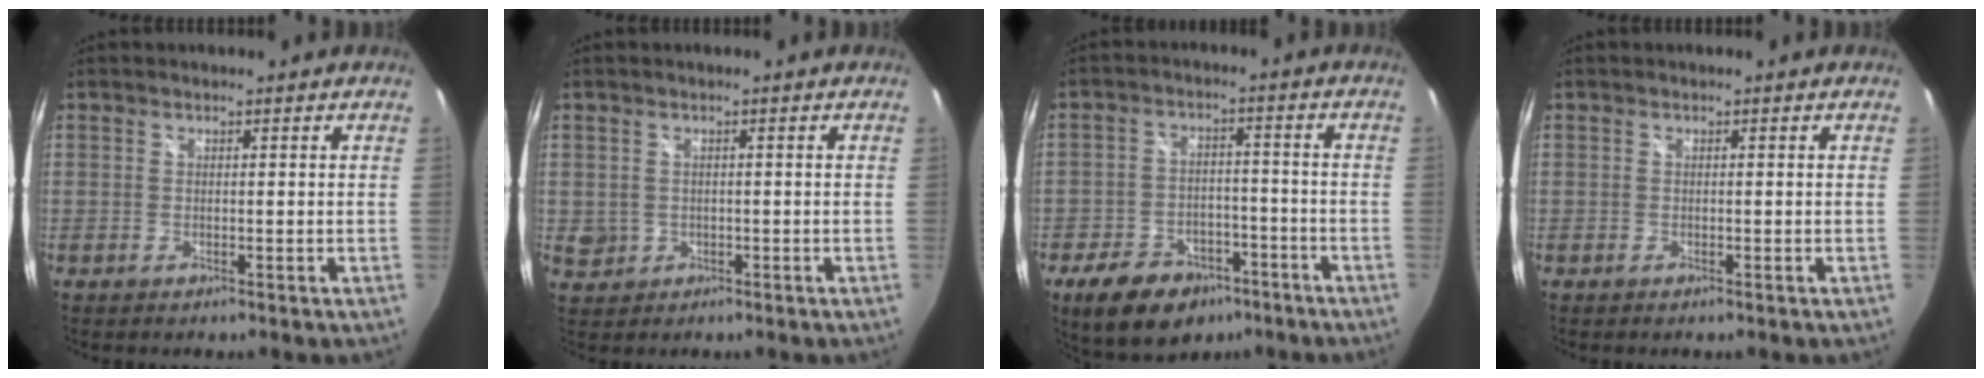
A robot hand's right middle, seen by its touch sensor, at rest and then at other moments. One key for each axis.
{"total": 3.0, "fx": -0.2, "fy": 2.9, "fz": 0.9, "tx": -0.017, "ty": -0.001, "tz": 0.003}
{"total": 13.6, "fx": -8.8, "fy": 8.1, "fz": 6.5, "tx": -0.148, "ty": 0.007, "tz": -0.126}
{"total": 0.0}